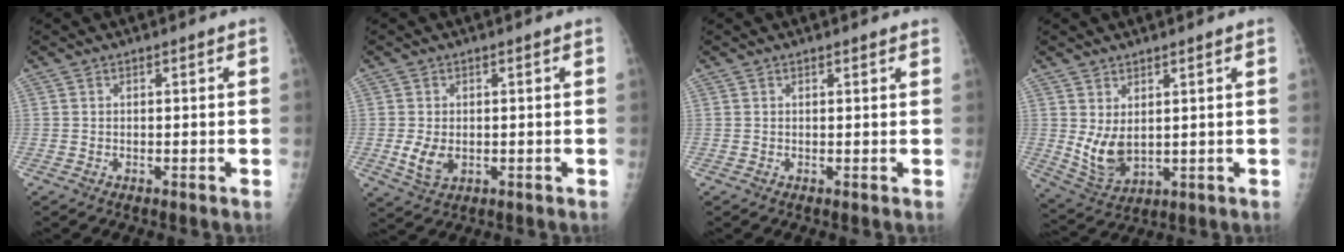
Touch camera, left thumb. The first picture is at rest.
{"total": 4.4, "force": [-0.3, 2.9, 3.3], "torque": [-0.061, -0.009, 0.003]}
{"total": 1.4, "force": [1.2, 0.3, 0.7], "torque": [-0.004, 0.001, 0.016]}
{"total": 7.3, "force": [2.1, 4.1, 5.7], "torque": [-0.098, -0.027, 0.056]}